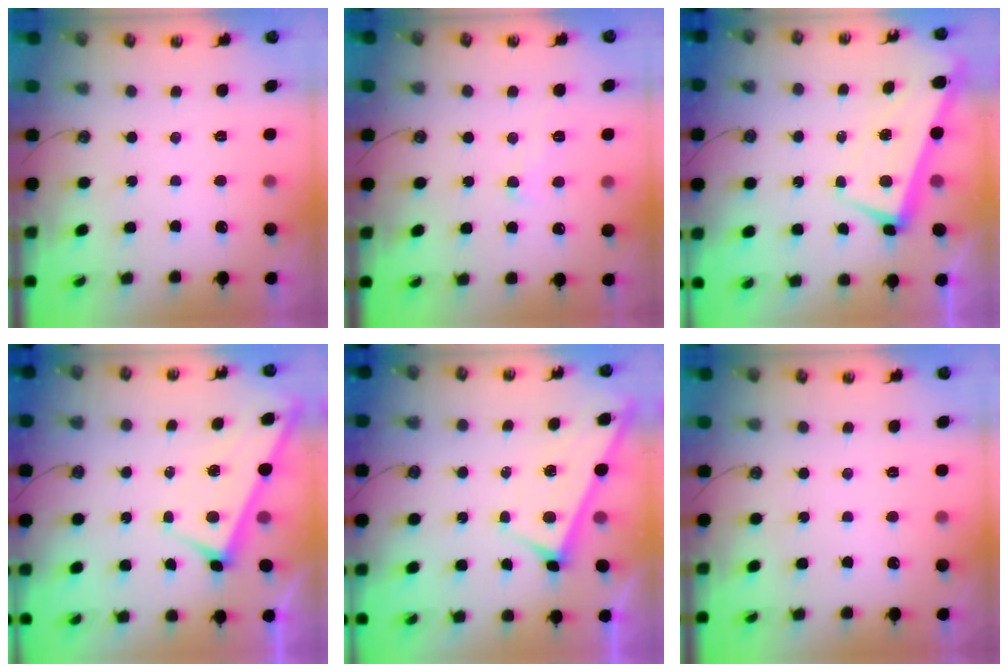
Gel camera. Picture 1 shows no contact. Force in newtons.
{"total": 1.8, "press": 1.7, "slide": 0.6}
{"total": 2.7, "press": 2.0, "slide": 1.8}
{"total": 2.7, "press": 2.7, "slide": 0.3}
{"total": 3.1, "press": 3.1, "slide": 0.1}
{"total": 0.0}